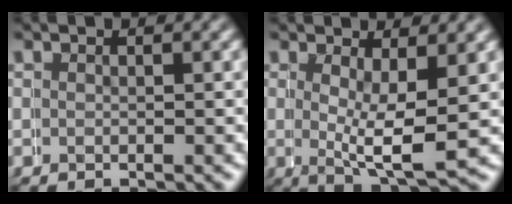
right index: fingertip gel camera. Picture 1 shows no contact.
{"total": 4.9, "force": [0.8, 1.1, 4.7], "torque": [-0.077, -0.012, 0.021]}